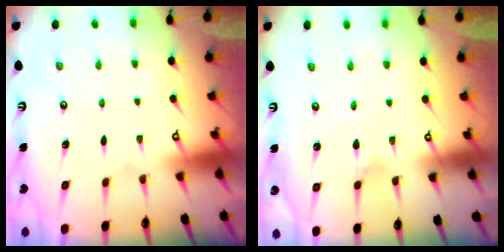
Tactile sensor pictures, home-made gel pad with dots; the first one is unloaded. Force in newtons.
{"total": 0.0}